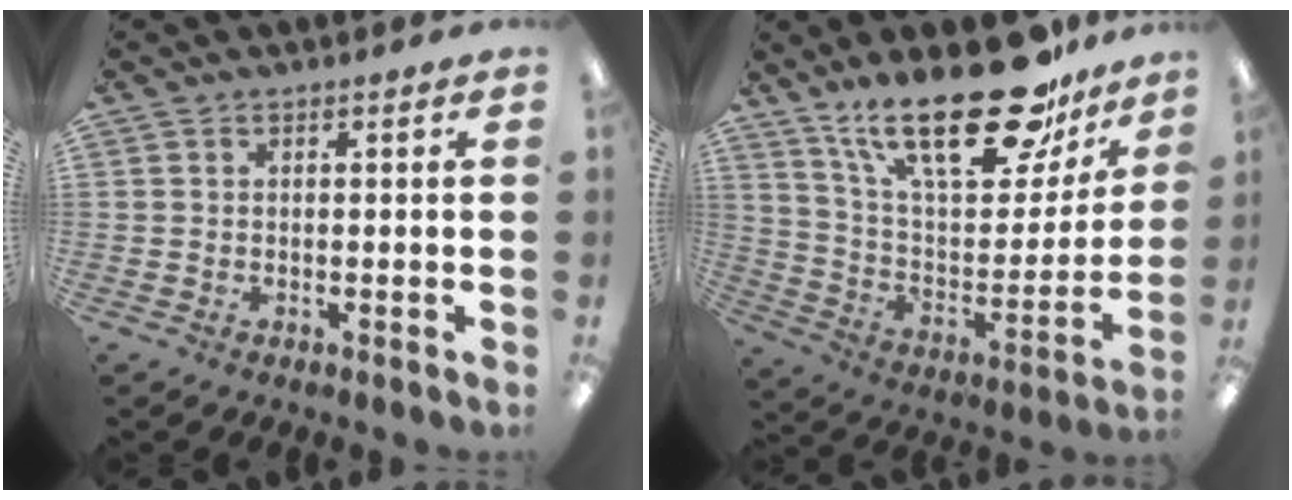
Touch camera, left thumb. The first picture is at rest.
{"total": 27.8, "force": [19.4, 10.4, 16.9], "torque": [-0.271, -0.120, 0.331]}